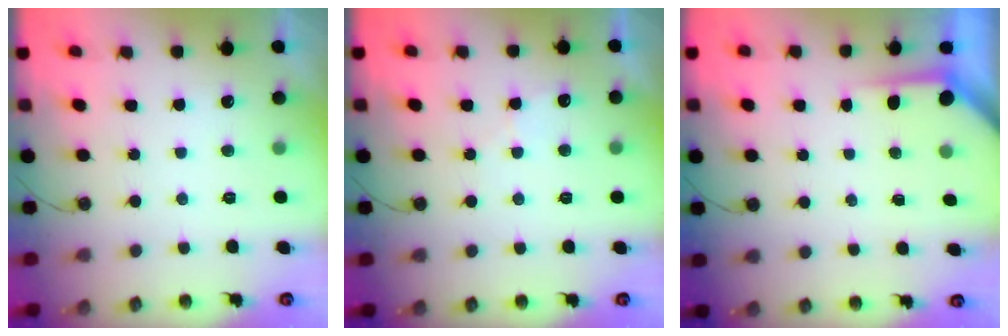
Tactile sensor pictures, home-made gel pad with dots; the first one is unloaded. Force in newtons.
{"total": 5.2, "press": 5.1, "slide": 0.8}
{"total": 3.7, "press": 3.6, "slide": 0.4}